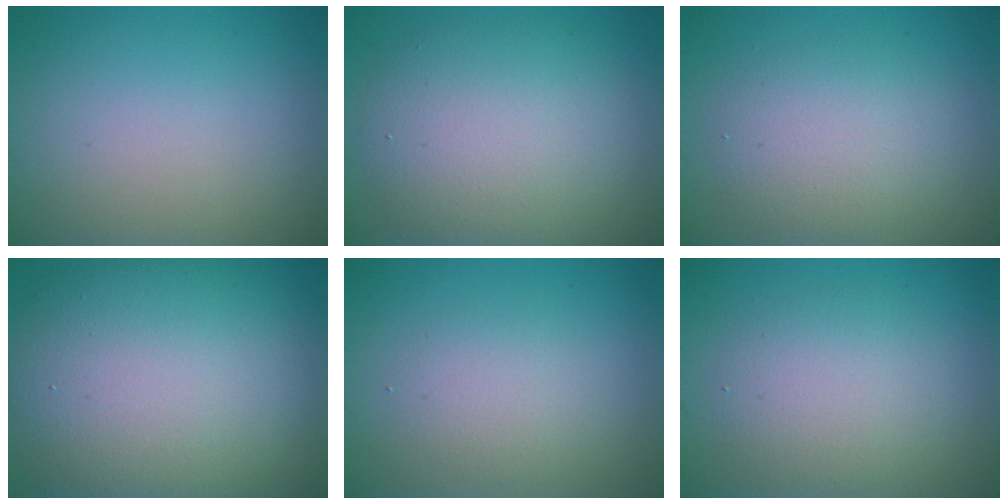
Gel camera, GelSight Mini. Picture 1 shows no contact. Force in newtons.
{"total": 9.0, "press": 9.0, "slide": 0.2}
{"total": 4.0, "press": 4.0, "slide": 0.2}
{"total": 14.2, "press": 14.2, "slide": 1.1}
{"total": 2.2, "press": 2.2, "slide": 0.2}
{"total": 3.8, "press": 3.8, "slide": 0.3}